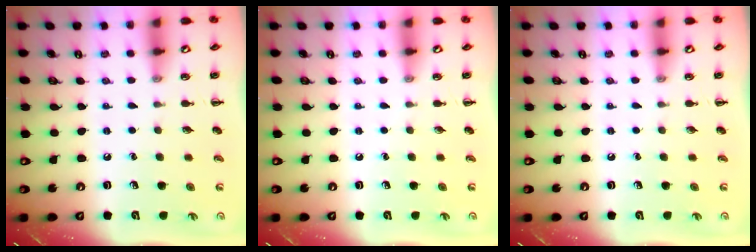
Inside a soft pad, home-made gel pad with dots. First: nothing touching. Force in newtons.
{"total": 0.0}
{"total": 0.0}